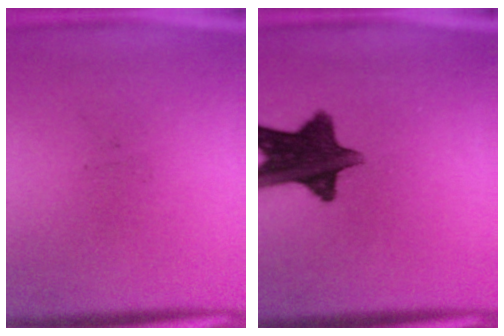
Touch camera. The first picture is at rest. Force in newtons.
{"total": 12.3}